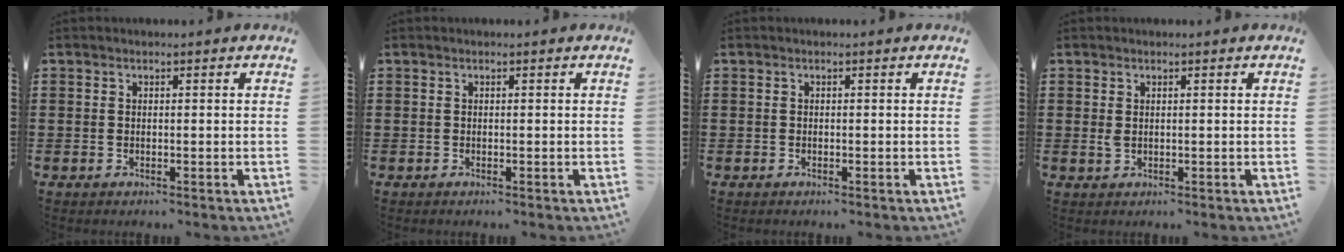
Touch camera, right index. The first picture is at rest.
{"total": 0.0}
{"total": 0.0}
{"total": 1.3, "force": [0.3, 0.7, 1.0], "torque": [-0.021, 0.005, 0.006]}